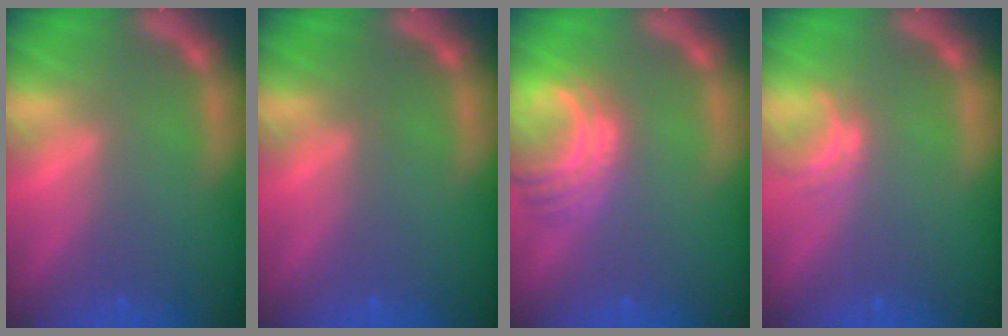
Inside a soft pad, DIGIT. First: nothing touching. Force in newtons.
{"total": 0.0}
{"total": 5.5}
{"total": 1.5}